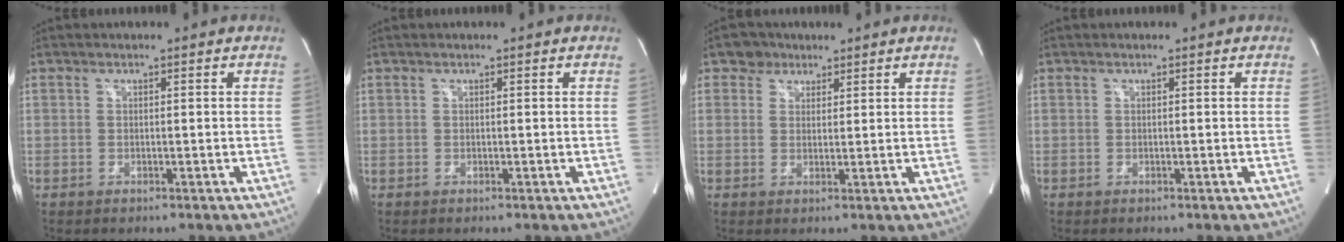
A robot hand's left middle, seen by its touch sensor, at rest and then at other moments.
{"total": 0.0}
{"total": 3.3, "force": [2.2, 2.4, 0.3], "torque": [-0.007, 0.007, 0.032]}
{"total": 0.0}